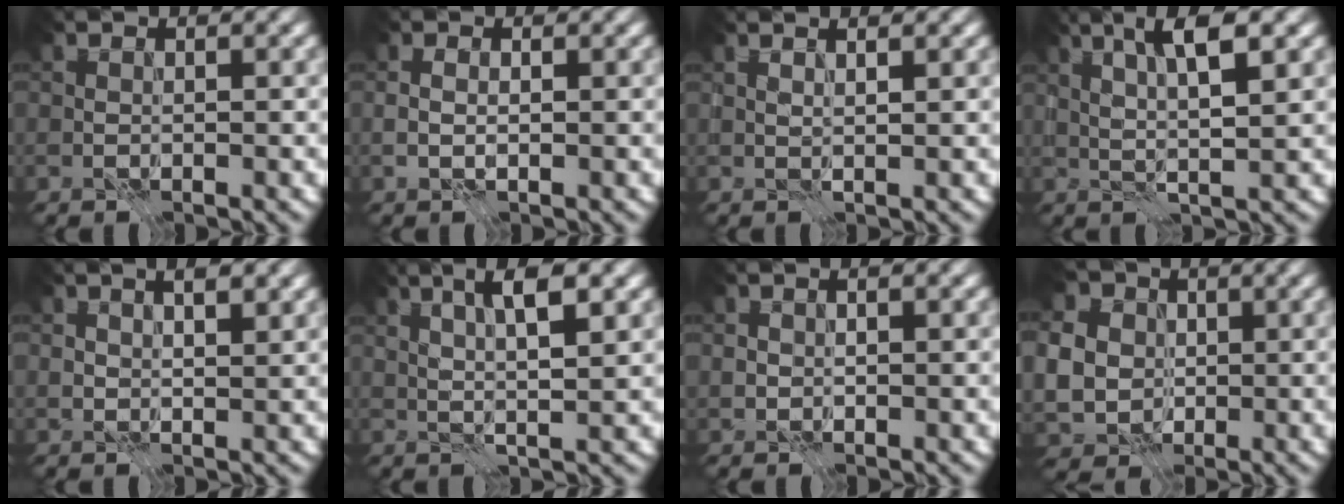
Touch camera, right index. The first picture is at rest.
{"total": 1.2, "force": [0.0, 0.8, 1.0], "torque": [-0.021, 0.000, 0.001]}
{"total": 2.1, "force": [1.3, 0.6, 1.5], "torque": [-0.014, -0.003, 0.003]}
{"total": 5.3, "force": [2.1, 1.0, 4.7], "torque": [-0.085, 0.003, 0.038]}
{"total": 2.7, "force": [1.4, 1.2, 1.9], "torque": [-0.029, -0.002, 0.026]}
{"total": 4.9, "force": [1.9, 1.0, 4.4], "torque": [-0.076, 0.003, 0.032]}
{"total": 0.9, "force": [0.2, 0.7, 0.6], "torque": [-0.014, 0.001, 0.003]}
{"total": 8.4, "force": [0.9, 7.5, 3.8], "torque": [-0.093, 0.015, -0.006]}